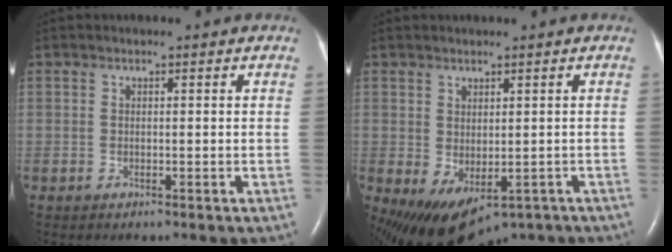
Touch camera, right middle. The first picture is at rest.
{"total": 8.6, "force": [-4.7, 4.1, 6.0], "torque": [-0.085, -0.010, -0.055]}